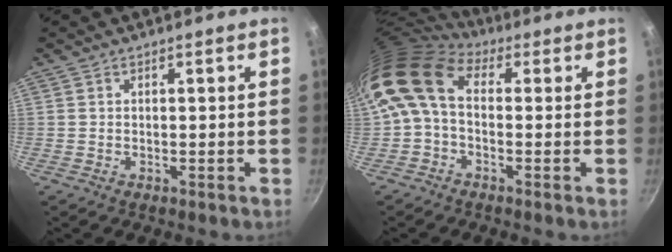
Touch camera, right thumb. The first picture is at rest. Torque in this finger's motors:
{"motor_torque": [0.81, 3.62, 0.96, -0.67, 0.27]}